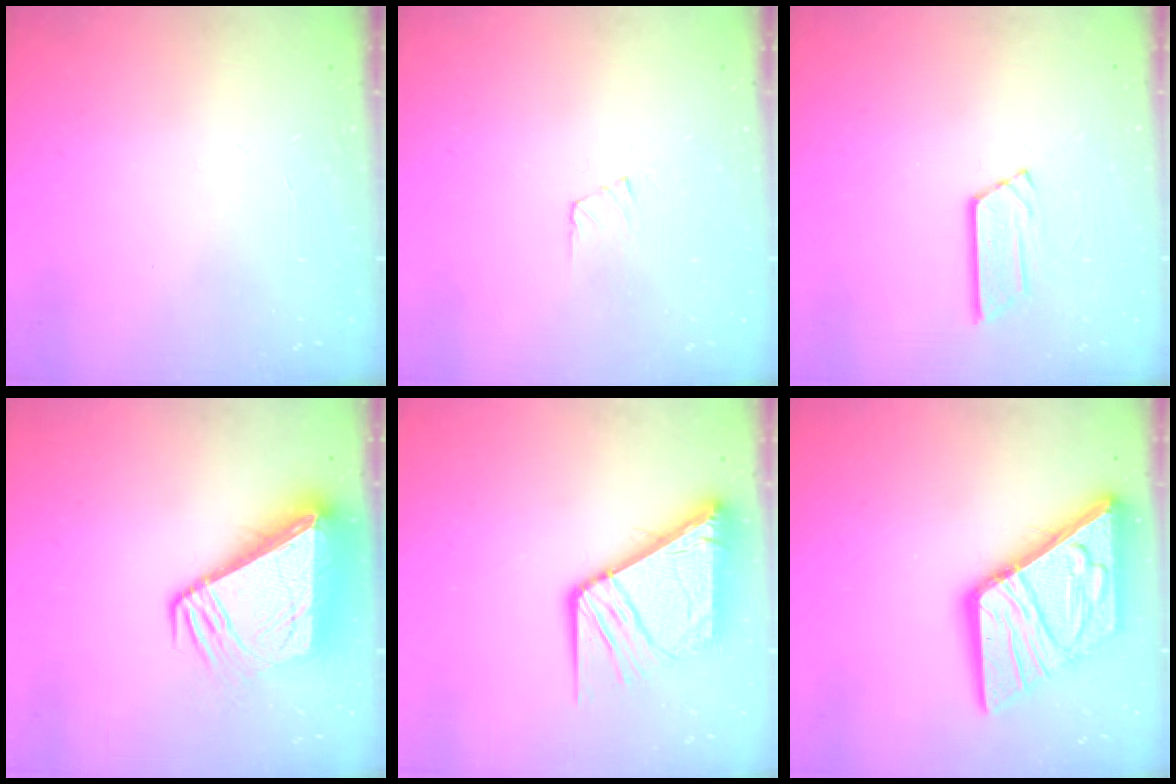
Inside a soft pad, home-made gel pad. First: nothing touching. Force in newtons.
{"total": 3.1, "press": 3.1, "slide": 0.3}
{"total": 5.1, "press": 5.1, "slide": 0.4}
{"total": 12.8, "press": 12.8, "slide": 1.1}
{"total": 14.9, "press": 14.8, "slide": 1.9}
{"total": 21.1, "press": 21.0, "slide": 2.4}